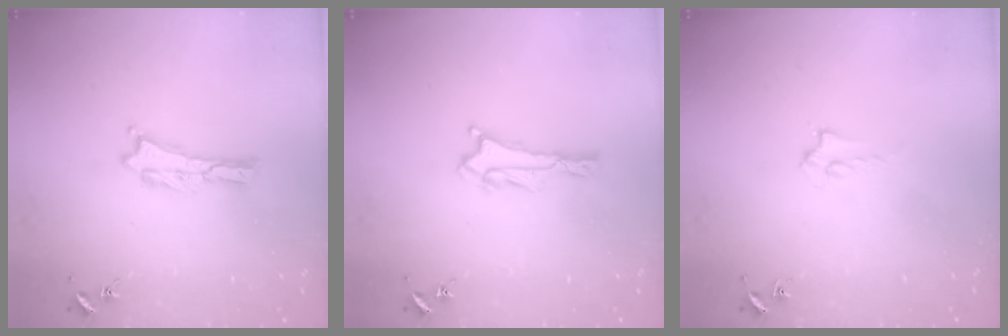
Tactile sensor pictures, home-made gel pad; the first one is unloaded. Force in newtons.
{"total": 0.7, "press": 0.7, "slide": 0.1}
{"total": 1.4, "press": 1.4, "slide": 0.2}